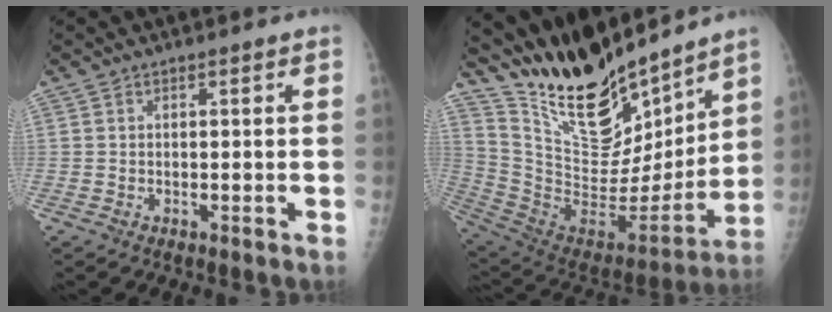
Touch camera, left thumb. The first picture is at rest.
{"total": 23.7, "force": [19.5, 8.1, 10.7], "torque": [-0.148, -0.101, 0.340]}